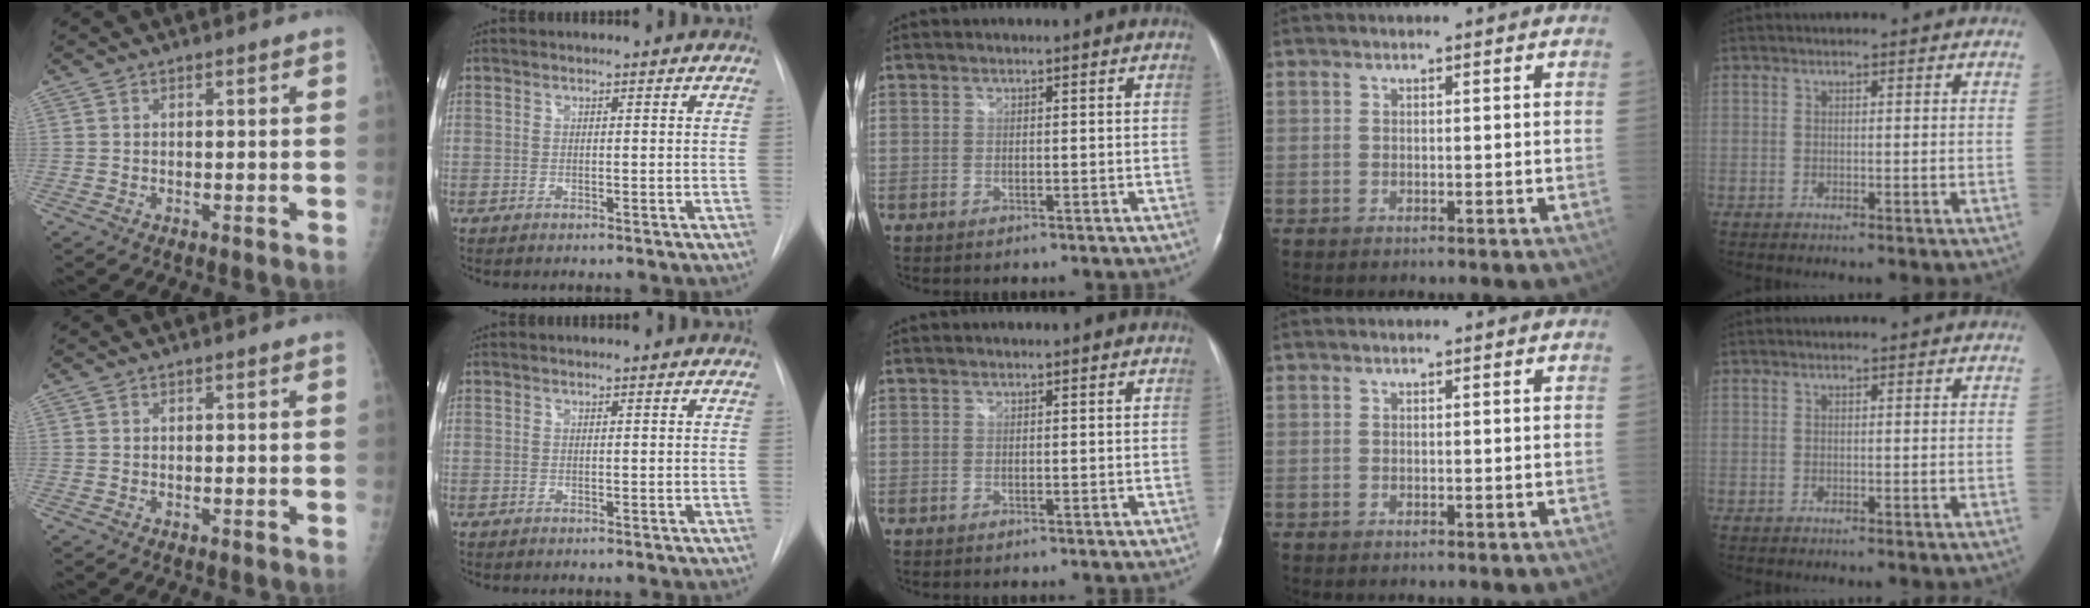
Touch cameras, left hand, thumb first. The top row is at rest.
{}